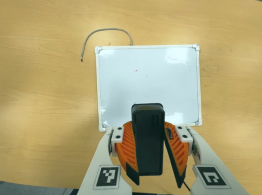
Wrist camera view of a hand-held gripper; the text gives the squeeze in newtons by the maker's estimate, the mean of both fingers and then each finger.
{"total": 9.5, "left": 9.6, "right": 9.4}